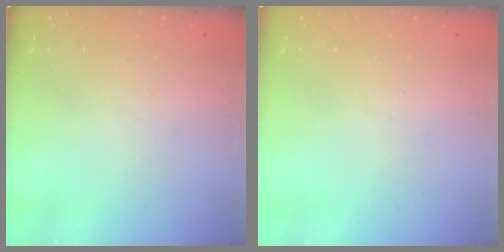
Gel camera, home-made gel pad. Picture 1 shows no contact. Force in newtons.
{"total": 0.0}